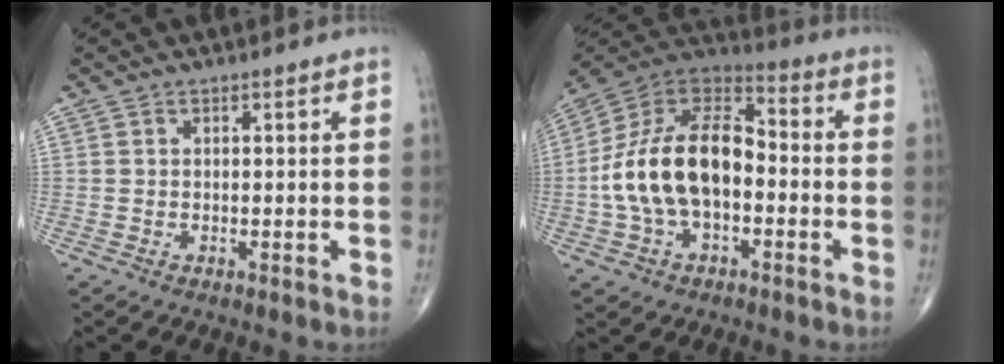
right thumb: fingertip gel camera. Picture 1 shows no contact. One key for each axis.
{"total": 18.7, "fx": -2.4, "fy": 10.9, "fz": 15.0, "tx": -0.270, "ty": 0.045, "tz": -0.051}